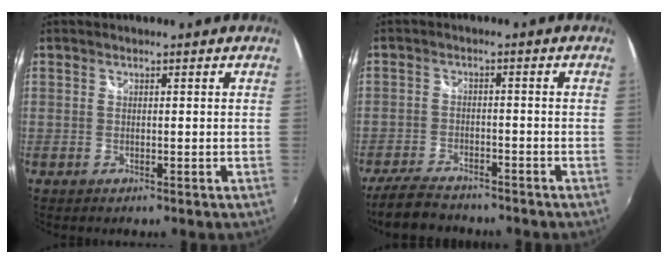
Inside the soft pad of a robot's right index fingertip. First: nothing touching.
{"total": 8.5, "force": [-7.3, 3.1, 3.0], "torque": [-0.093, -0.009, -0.124]}